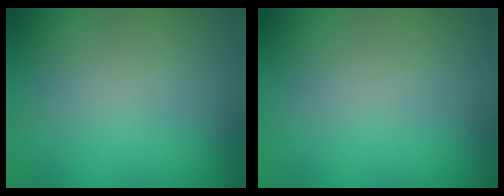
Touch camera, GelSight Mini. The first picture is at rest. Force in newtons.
{"total": 0.0}